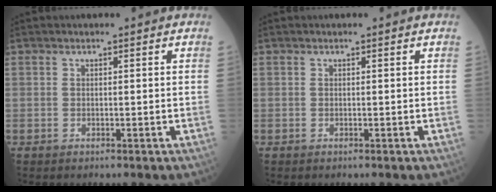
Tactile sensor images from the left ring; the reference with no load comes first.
{"total": 0.0}